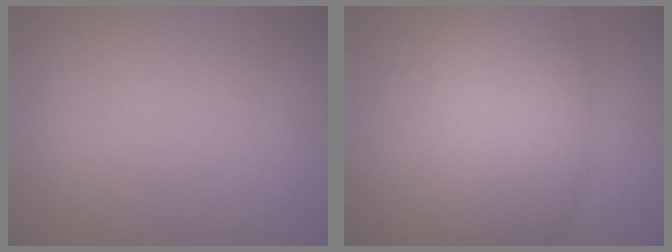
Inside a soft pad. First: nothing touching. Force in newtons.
{"total": 8.6, "press": 8.5, "slide": 0.7}